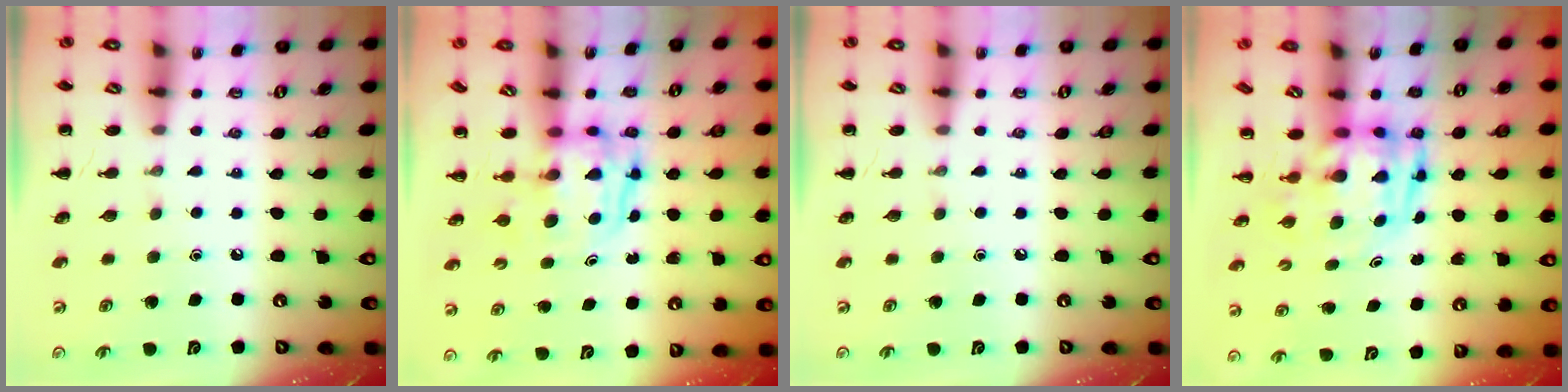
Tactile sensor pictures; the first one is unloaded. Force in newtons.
{"total": 3.9, "press": 3.8, "slide": 0.4}
{"total": 0.0}
{"total": 3.2, "press": 3.1, "slide": 0.7}